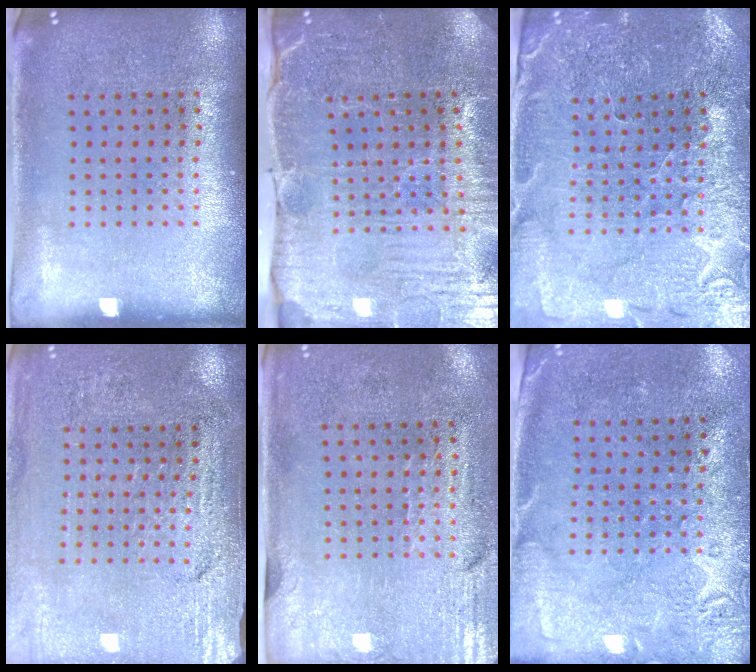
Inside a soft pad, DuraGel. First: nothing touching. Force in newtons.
{"total": 4.0, "press": 4.0, "slide": 0.6}
{"total": 1.8, "press": 1.8, "slide": 0.2}
{"total": 3.1, "press": 3.0, "slide": 0.3}
{"total": 3.0, "press": 2.5, "slide": 1.6}
{"total": 2.8, "press": 2.2, "slide": 1.7}